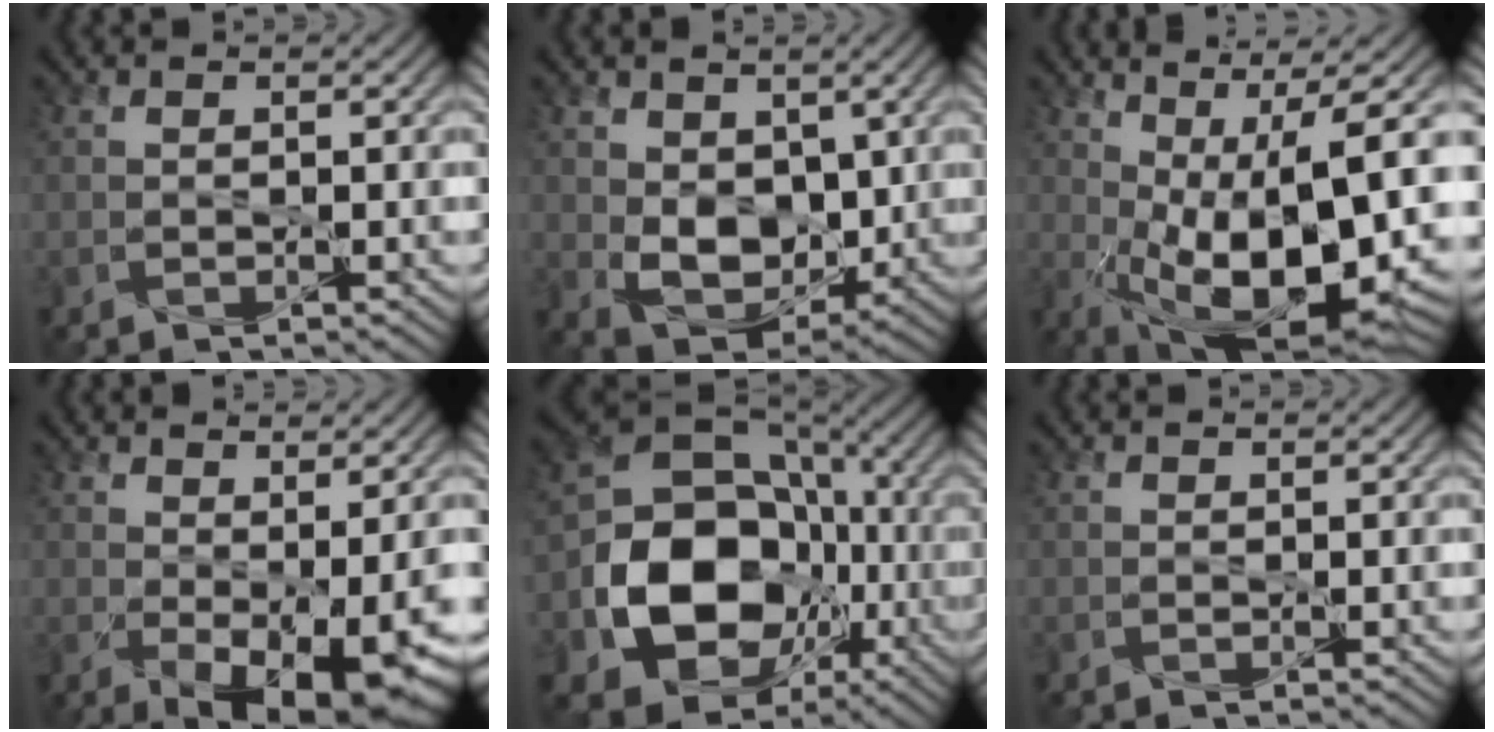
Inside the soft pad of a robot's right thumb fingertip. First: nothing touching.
{"total": 7.8, "force": [1.0, 5.7, 5.3], "torque": [-0.117, -0.021, 0.019]}
{"total": 15.5, "force": [-0.1, 5.9, 14.3], "torque": [-0.249, -0.010, 0.015]}
{"total": 8.1, "force": [-1.9, 3.4, 7.1], "torque": [-0.124, -0.026, -0.010]}
{"total": 17.6, "force": [-4.3, 14.0, 9.7], "torque": [-0.200, -0.037, -0.067]}
{"total": 0.0}